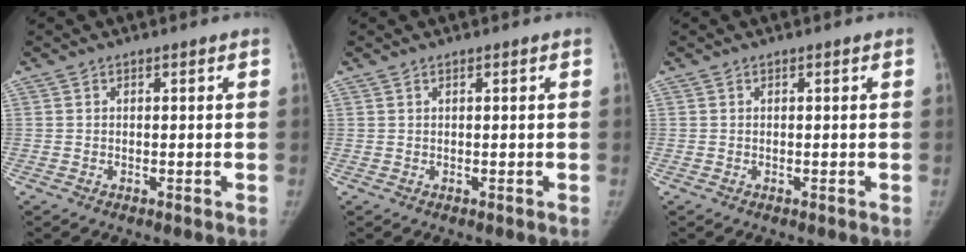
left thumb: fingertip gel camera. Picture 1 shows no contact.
{"total": 0.0}
{"total": 0.0}